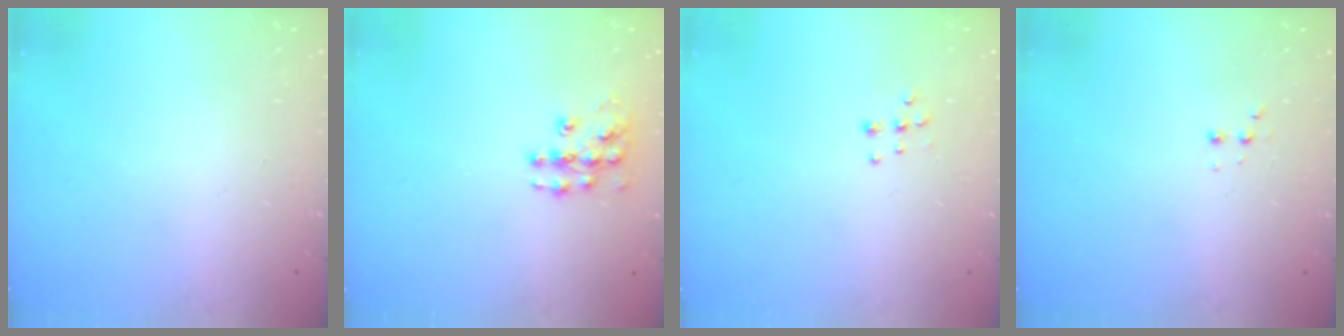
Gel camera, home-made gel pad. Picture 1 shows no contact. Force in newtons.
{"total": 10.0, "press": 10.0, "slide": 0.7}
{"total": 7.0, "press": 6.9, "slide": 0.6}
{"total": 2.5, "press": 2.4, "slide": 0.8}